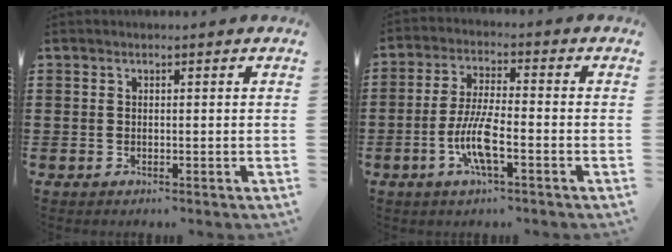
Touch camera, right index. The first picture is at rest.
{"total": 7.7, "force": [-2.7, 1.8, 7.0], "torque": [-0.155, -0.012, -0.057]}